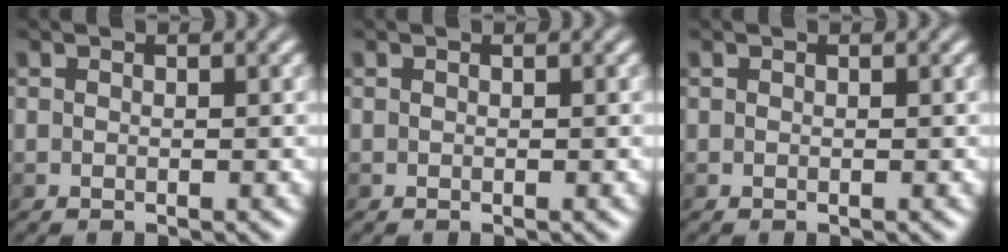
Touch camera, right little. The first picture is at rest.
{"total": 0.0}
{"total": 0.0}